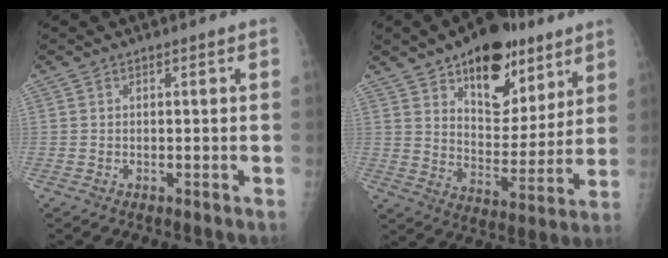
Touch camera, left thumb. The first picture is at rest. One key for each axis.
{"total": 18.3, "fx": 11.0, "fy": 10.0, "fz": 10.6, "tx": -0.096, "ty": -0.060, "tz": 0.172}